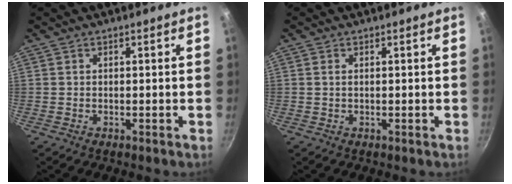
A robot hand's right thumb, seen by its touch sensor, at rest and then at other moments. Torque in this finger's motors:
{"motor_torque": [-0.53, -0.12, -0.09, 0.02, -0.02]}